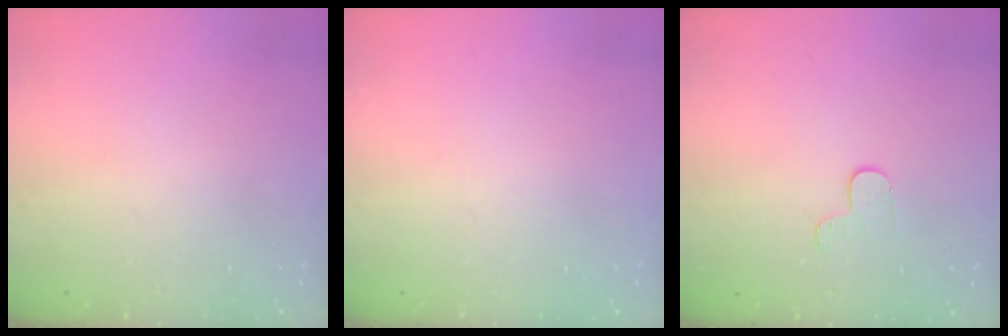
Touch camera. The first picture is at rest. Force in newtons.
{"total": 0.0}
{"total": 3.9, "press": 3.9, "slide": 0.4}